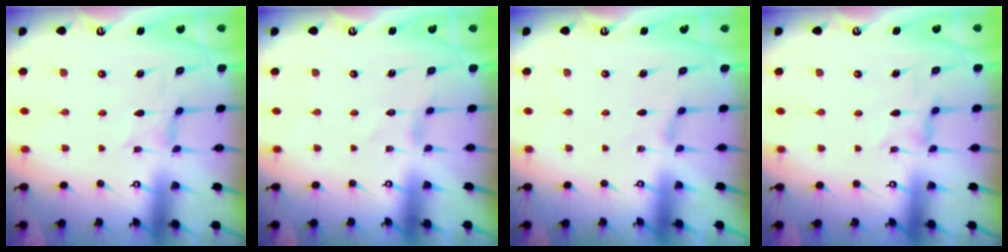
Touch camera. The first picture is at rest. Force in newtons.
{"total": 0.0}
{"total": 1.7, "press": 1.6, "slide": 0.4}
{"total": 2.2, "press": 2.1, "slide": 0.5}